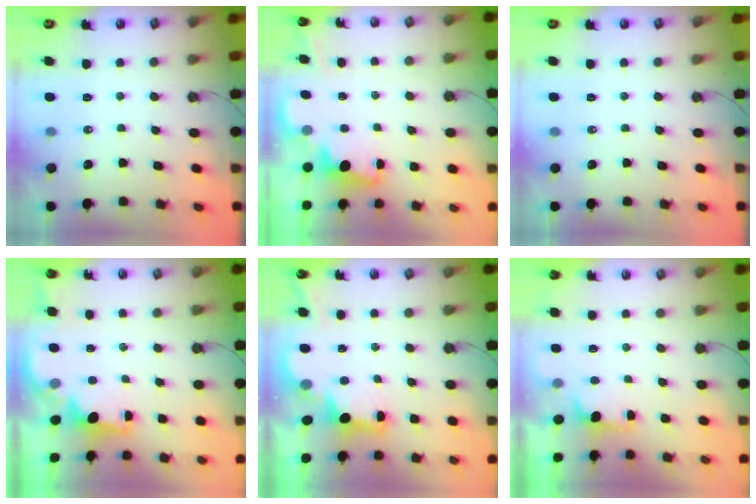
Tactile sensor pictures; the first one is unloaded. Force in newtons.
{"total": 1.9, "press": 1.9, "slide": 0.6}
{"total": 0.0}
{"total": 2.7, "press": 2.6, "slide": 0.6}
{"total": 3.0, "press": 2.8, "slide": 0.9}
{"total": 1.6, "press": 1.4, "slide": 0.8}